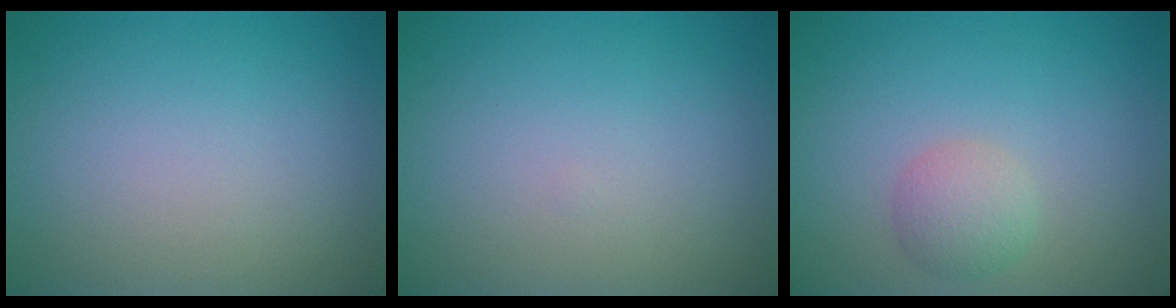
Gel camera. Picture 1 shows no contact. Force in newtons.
{"total": 0.0}
{"total": 2.3, "press": 2.3, "slide": 0.2}